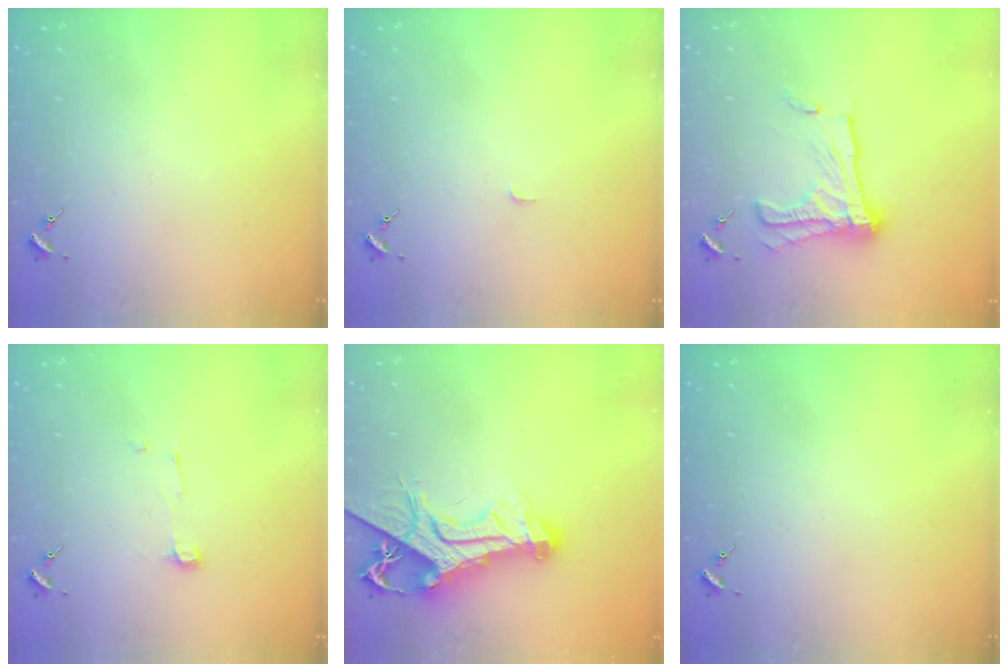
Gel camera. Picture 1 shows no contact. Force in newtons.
{"total": 2.8, "press": 2.8, "slide": 0.3}
{"total": 17.8, "press": 17.8, "slide": 1.5}
{"total": 5.2, "press": 5.2, "slide": 0.4}
{"total": 18.9, "press": 18.8, "slide": 2.1}
{"total": 0.0}